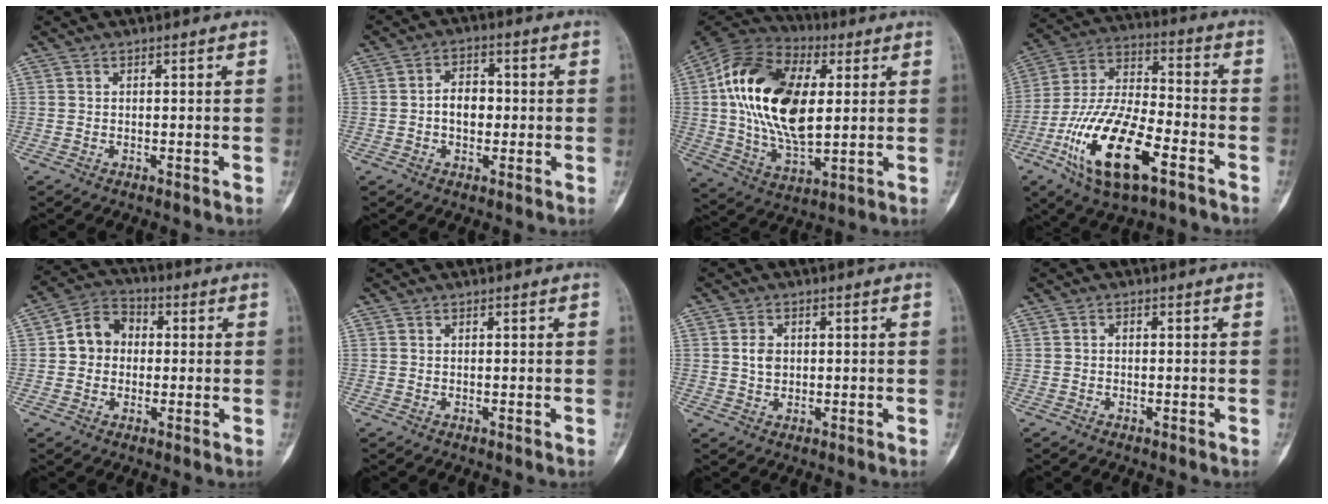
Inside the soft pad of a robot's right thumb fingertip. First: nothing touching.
{"total": 5.4, "force": [-0.5, 3.8, 3.8], "torque": [-0.043, 0.016, -0.014]}
{"total": 22.9, "force": [3.4, 12.7, 18.7], "torque": [-0.348, -0.006, 0.054]}
{"total": 20.1, "force": [-9.2, 8.0, 16.0], "torque": [-0.310, 0.047, -0.162]}
{"total": 7.6, "force": [0.3, 6.5, 4.0], "torque": [-0.047, 0.023, -0.008]}
{"total": 0.0}
{"total": 2.9, "force": [0.4, 2.3, 1.8], "torque": [-0.019, 0.001, 0.006]}
{"total": 0.5, "force": [-0.2, 0.3, 0.3], "torque": [-0.003, 0.002, -0.009]}